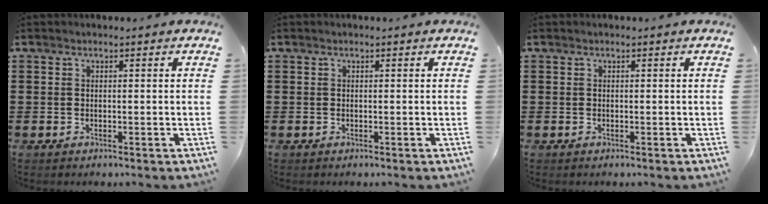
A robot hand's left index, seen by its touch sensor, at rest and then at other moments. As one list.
[{"total": 0.0}, {"total": 0.0}]